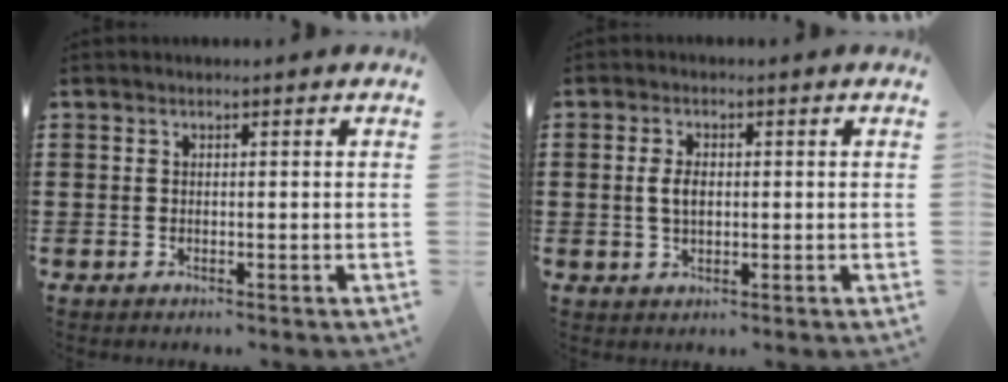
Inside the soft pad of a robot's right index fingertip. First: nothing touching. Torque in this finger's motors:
{"motor_torque": [1.20, 0.82, 0.25, 0.10]}